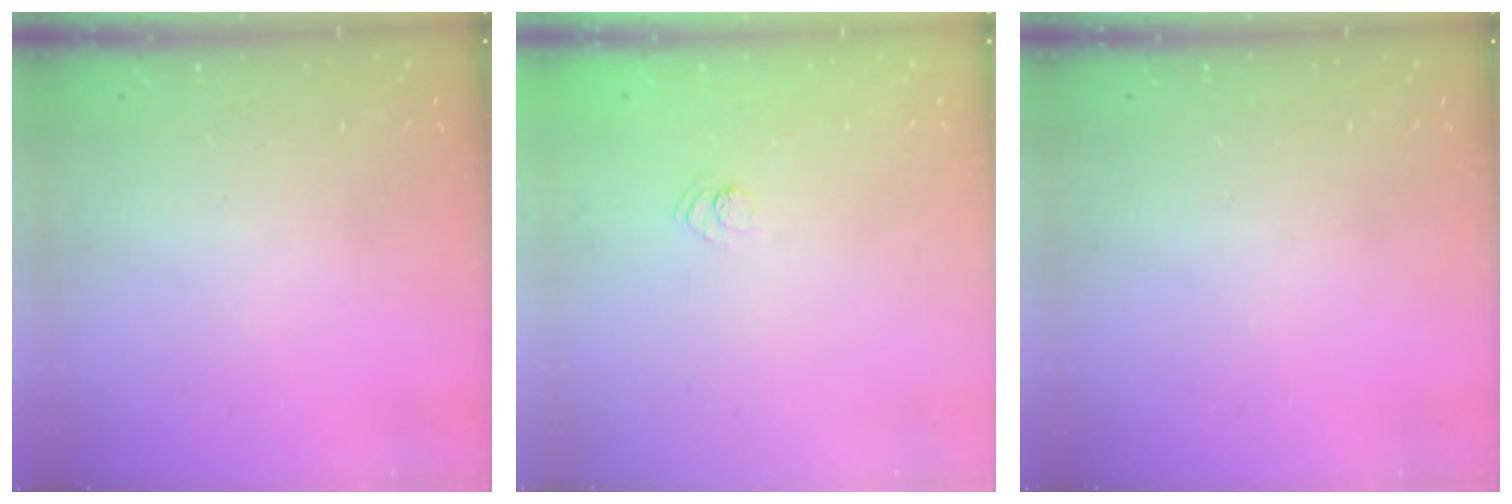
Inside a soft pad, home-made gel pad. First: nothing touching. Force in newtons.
{"total": 3.9, "press": 3.7, "slide": 1.1}
{"total": 0.0}